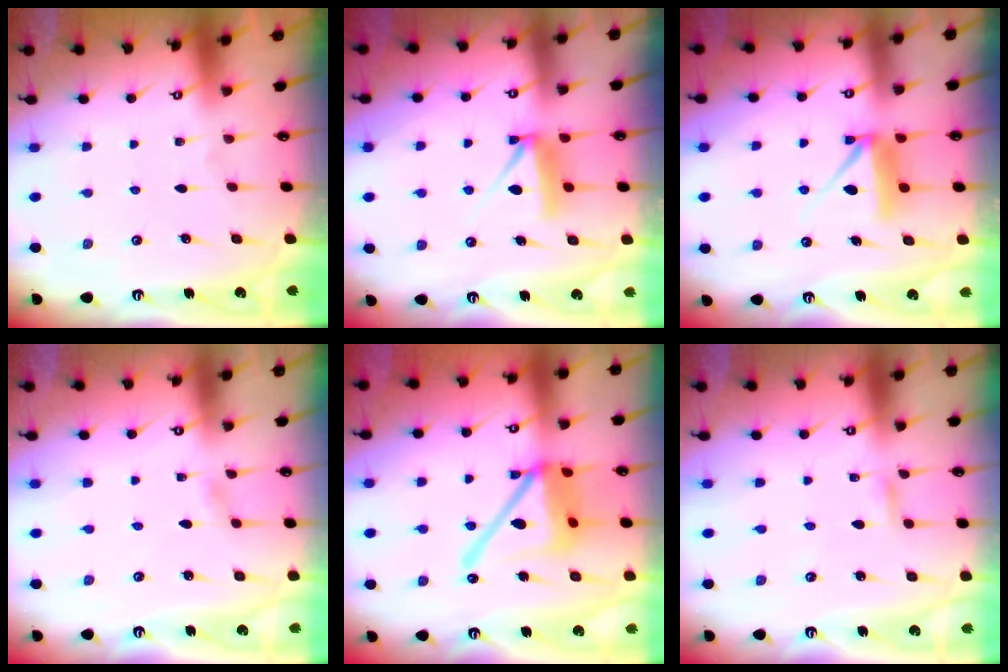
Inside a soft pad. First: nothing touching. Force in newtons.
{"total": 8.2, "press": 8.2, "slide": 0.3}
{"total": 8.2, "press": 8.2, "slide": 0.4}
{"total": 1.4, "press": 1.4, "slide": 0.2}
{"total": 17.1, "press": 17.0, "slide": 1.9}
{"total": 2.4, "press": 2.4, "slide": 0.2}